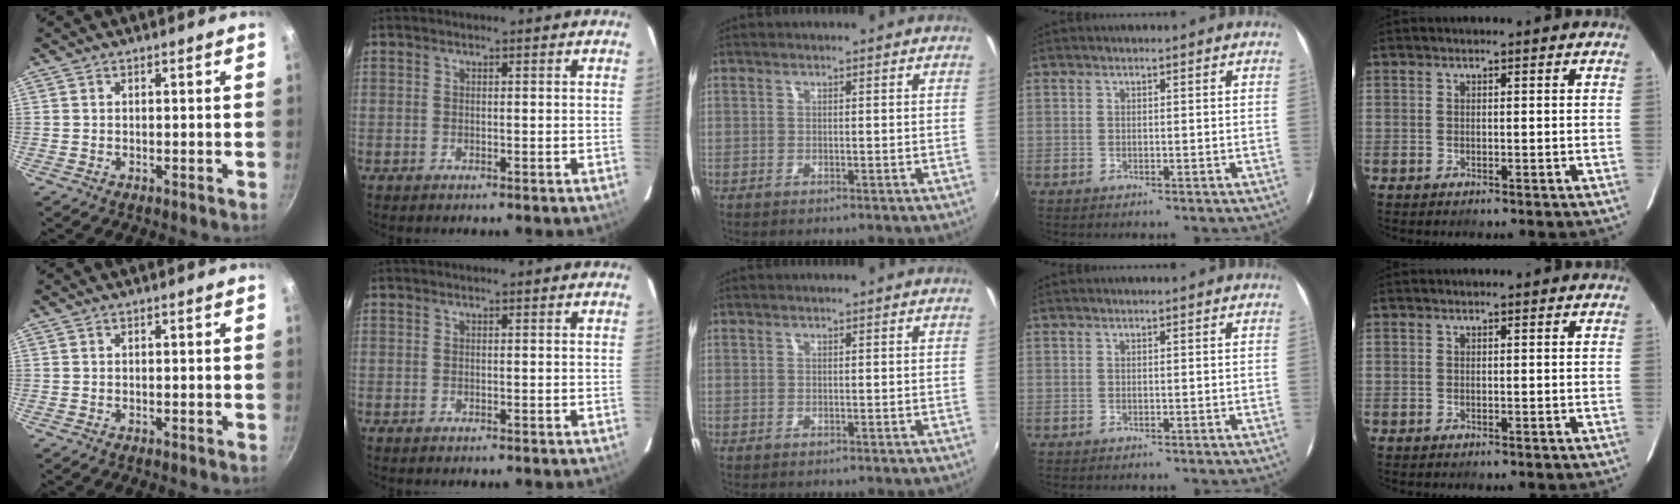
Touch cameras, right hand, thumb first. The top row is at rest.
{}